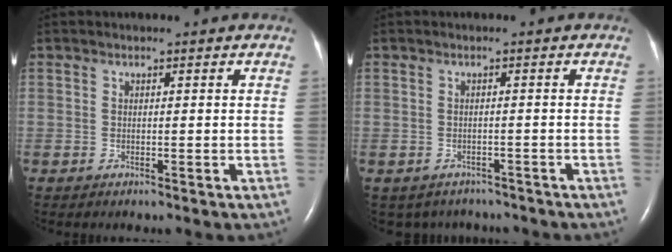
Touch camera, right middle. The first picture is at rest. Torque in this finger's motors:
{"motor_torque": [-0.09, -0.07, -0.02, -0.02]}